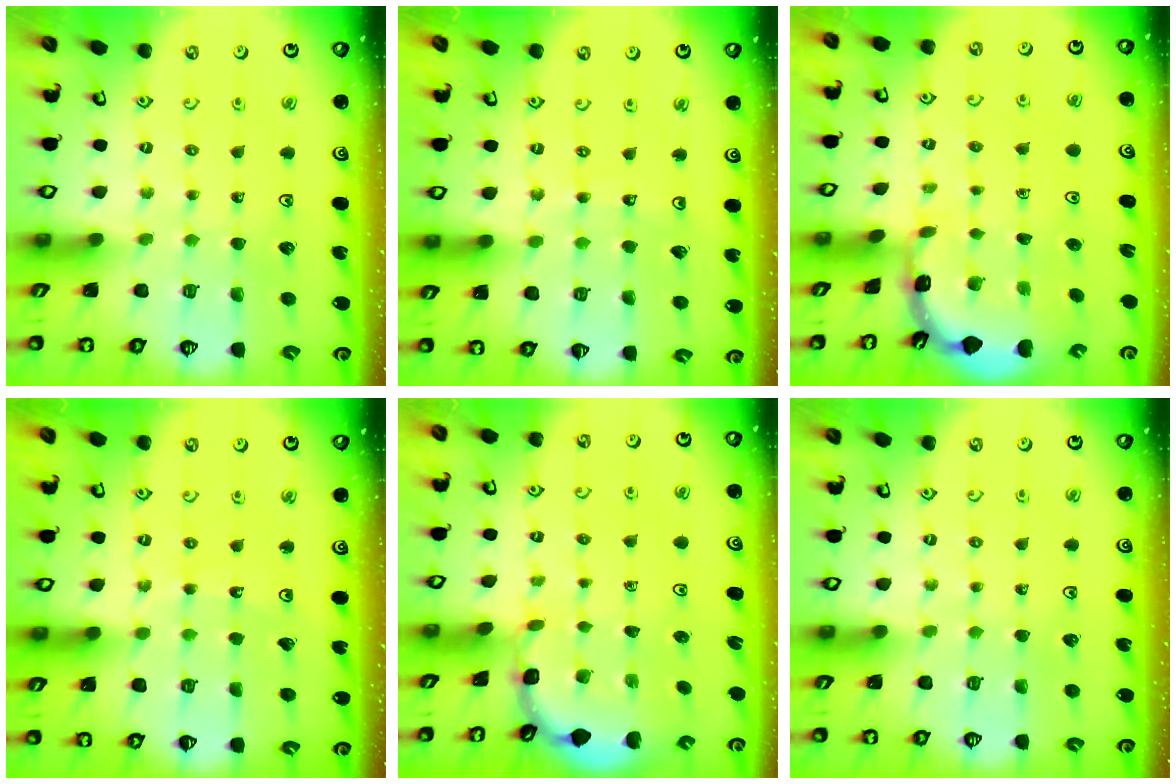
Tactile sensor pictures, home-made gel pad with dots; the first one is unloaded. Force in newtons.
{"total": 5.7, "press": 5.6, "slide": 1.0}
{"total": 1.9, "press": 1.9, "slide": 0.1}
{"total": 4.6, "press": 4.6, "slide": 0.5}
{"total": 1.5, "press": 1.5, "slide": 0.2}
{"total": 0.0}